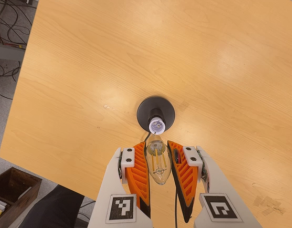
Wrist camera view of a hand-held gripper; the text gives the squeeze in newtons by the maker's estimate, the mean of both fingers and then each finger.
{"total": 20.4, "left": 22.1, "right": 18.8}